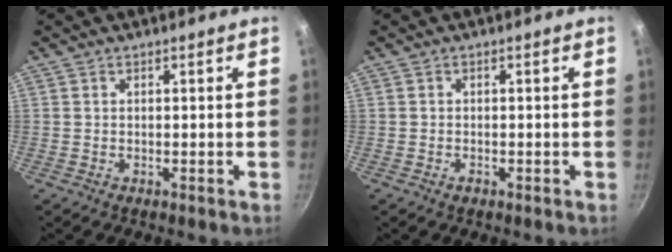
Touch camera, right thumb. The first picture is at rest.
{"total": 1.0, "force": [-0.6, 0.6, 0.5], "torque": [-0.009, 0.001, -0.010]}